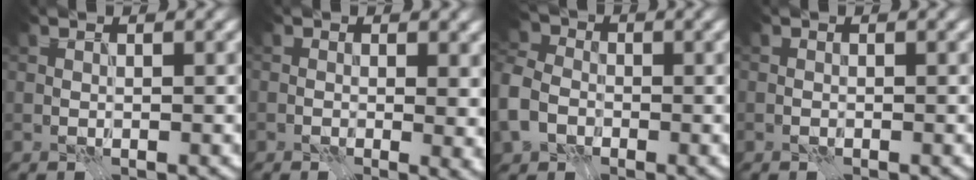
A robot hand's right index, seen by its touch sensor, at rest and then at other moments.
{"total": 3.1, "force": [0.8, 1.4, 2.7], "torque": [-0.018, -0.002, 0.017]}
{"total": 7.5, "force": [-1.9, 6.0, 4.0], "torque": [-0.097, -0.003, -0.052]}
{"total": 0.0}